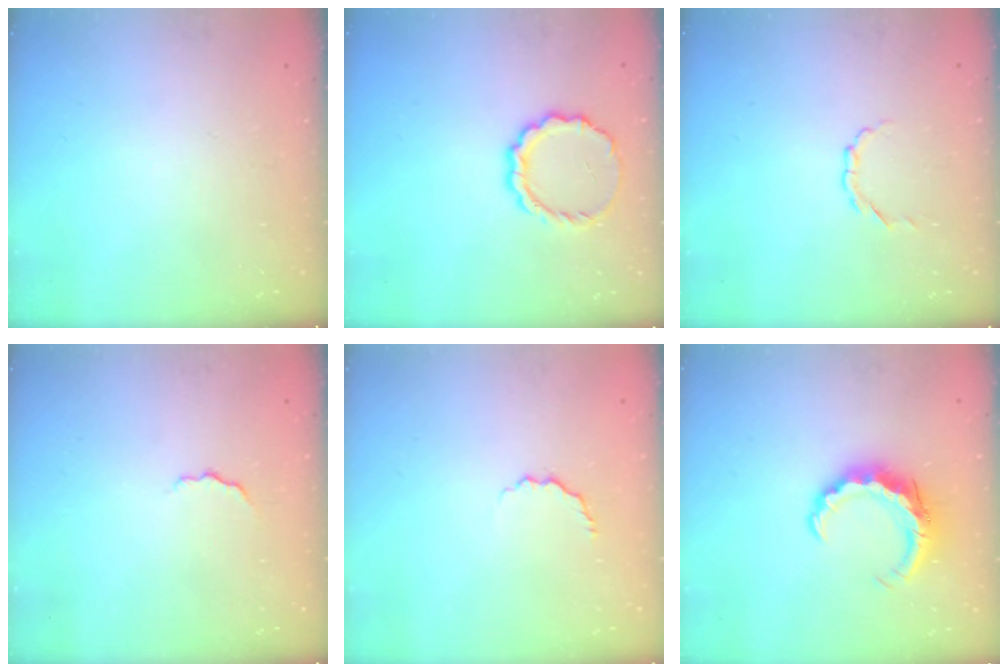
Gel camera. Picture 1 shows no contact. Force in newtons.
{"total": 9.0, "press": 8.8, "slide": 2.2}
{"total": 2.8, "press": 2.7, "slide": 0.8}
{"total": 4.0, "press": 3.9, "slide": 0.9}
{"total": 4.4, "press": 4.3, "slide": 1.0}
{"total": 8.0, "press": 8.0, "slide": 0.3}